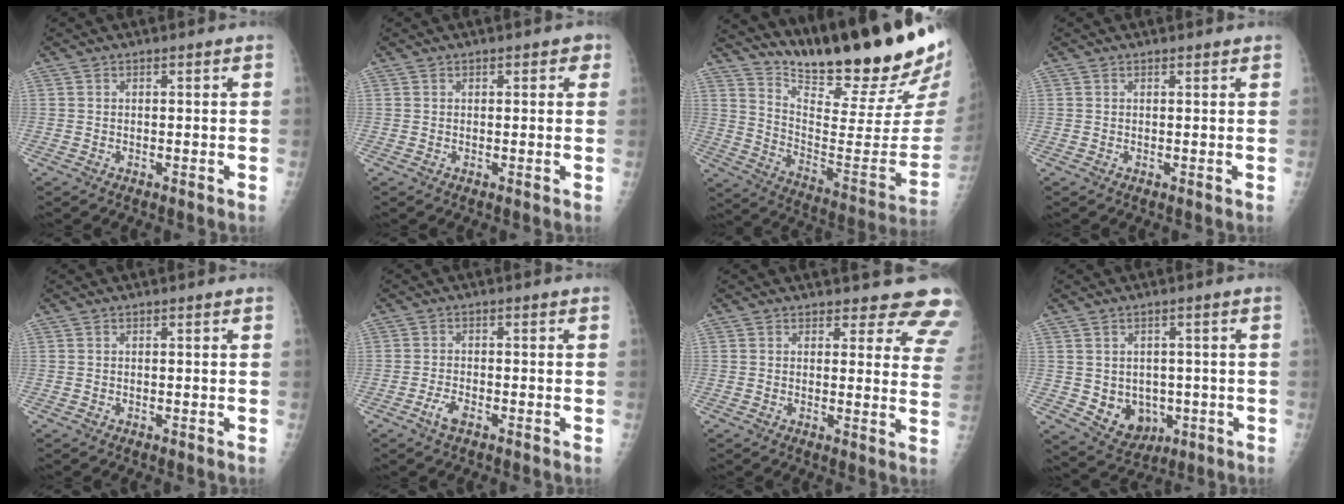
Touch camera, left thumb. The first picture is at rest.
{"total": 2.1, "force": [0.9, 1.3, 1.4], "torque": [0.003, 0.001, 0.008]}
{"total": 28.6, "force": [22.8, 4.2, 16.8], "torque": [-0.237, -0.156, 0.340]}
{"total": 0.7, "force": [0.6, 0.2, 0.2], "torque": [-0.002, -0.001, 0.008]}
{"total": 0.0}
{"total": 2.8, "force": [-1.7, 1.1, 1.9], "torque": [-0.043, 0.011, -0.034]}
{"total": 11.5, "force": [10.6, 4.2, 2.1], "torque": [0.035, -0.072, 0.083]}
{"total": 7.7, "force": [-1.2, 6.3, 4.2], "torque": [-0.035, 0.002, 0.001]}